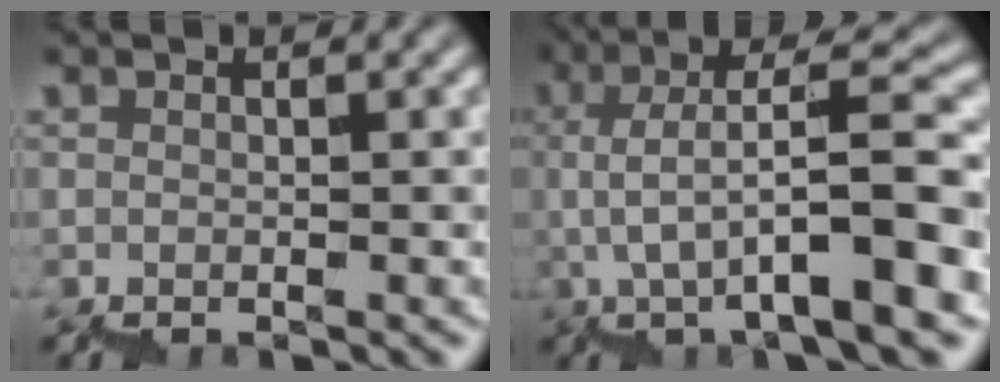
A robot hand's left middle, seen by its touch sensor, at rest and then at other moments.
{"total": 9.9, "force": [-0.4, 2.1, 9.6], "torque": [-0.156, 0.038, 0.005]}